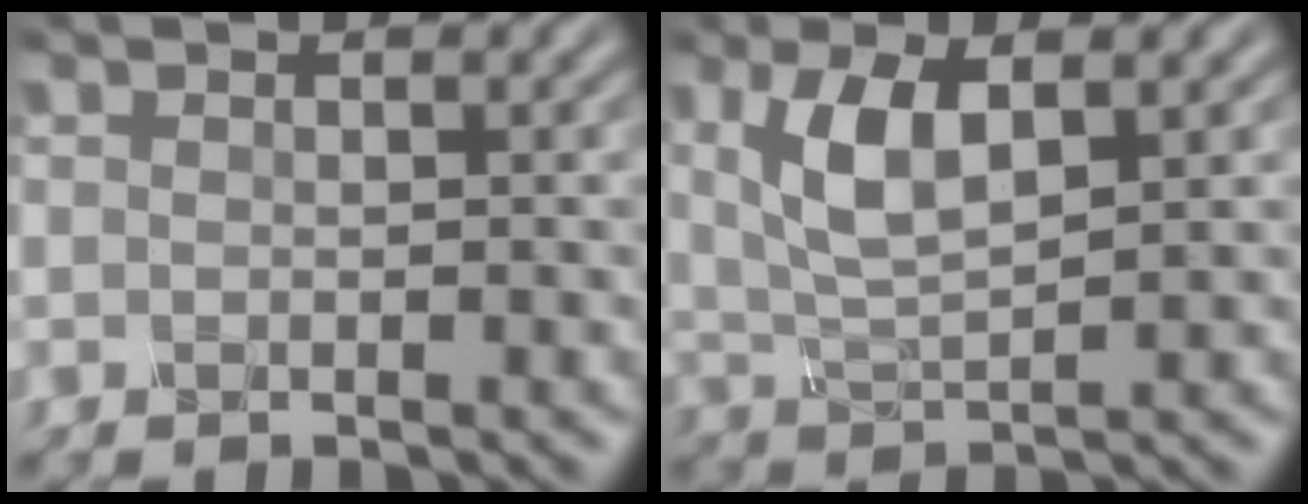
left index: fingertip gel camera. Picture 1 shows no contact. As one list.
[{"total": 4.8, "force": [1.8, 1.5, 4.2], "torque": [-0.095, 0.002, 0.037]}]